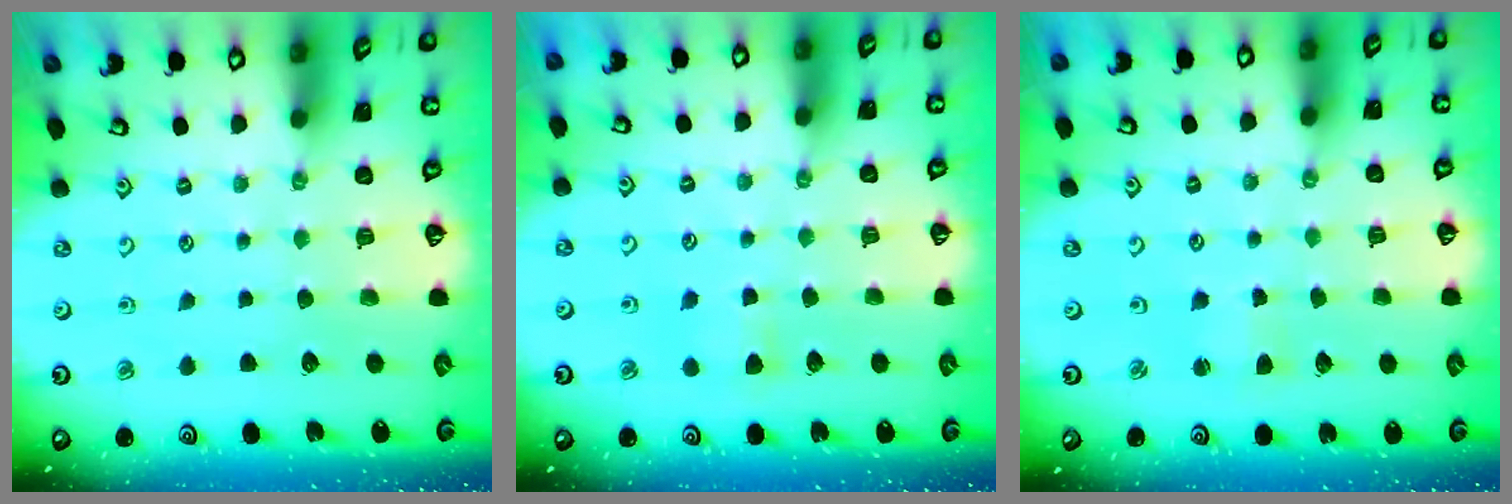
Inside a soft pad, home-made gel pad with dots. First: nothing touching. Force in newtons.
{"total": 4.8, "press": 4.7, "slide": 0.8}
{"total": 2.5, "press": 2.5, "slide": 0.2}